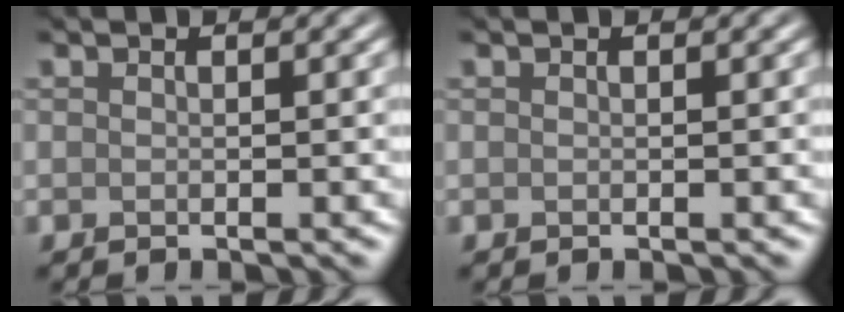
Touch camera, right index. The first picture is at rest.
{"total": 0.0}